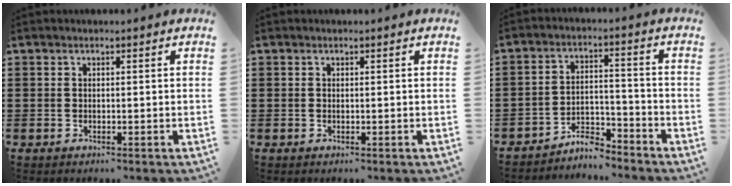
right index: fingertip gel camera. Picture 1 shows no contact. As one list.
[{"total": 0.0}, {"total": 5.1, "force": [-4.9, 1.0, 1.3], "torque": [-0.030, 0.009, -0.097]}]